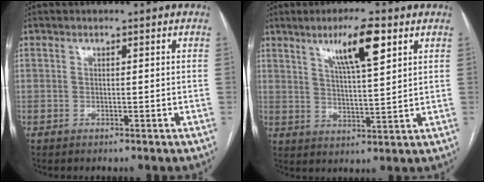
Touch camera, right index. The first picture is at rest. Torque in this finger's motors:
{"motor_torque": [0.51, 0.47, 0.19, 0.08]}